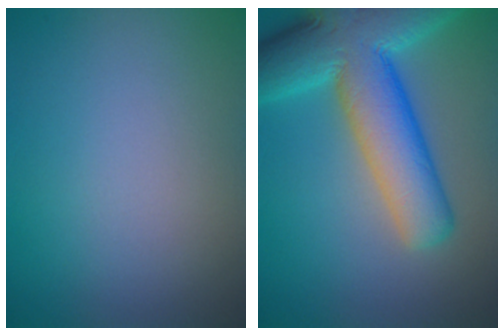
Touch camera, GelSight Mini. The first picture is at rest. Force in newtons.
{"total": 12.5, "press": 12.5, "slide": 0.7}